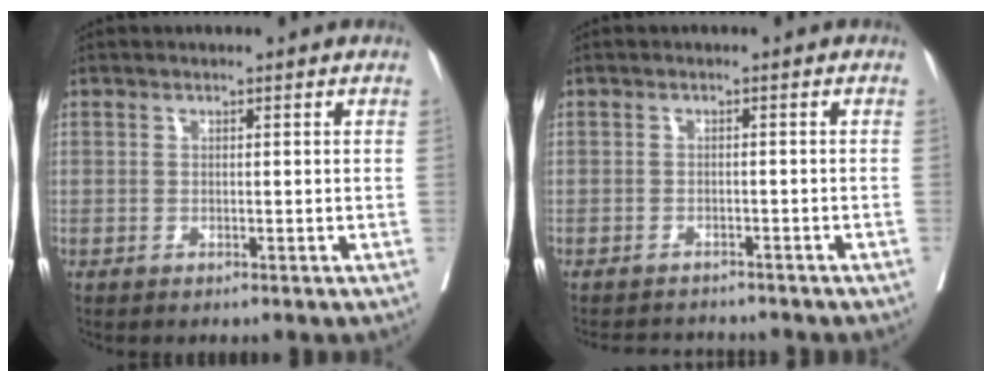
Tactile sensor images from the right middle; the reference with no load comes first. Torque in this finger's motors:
{"motor_torque": [0.07, -0.14, -0.02, 0.00]}